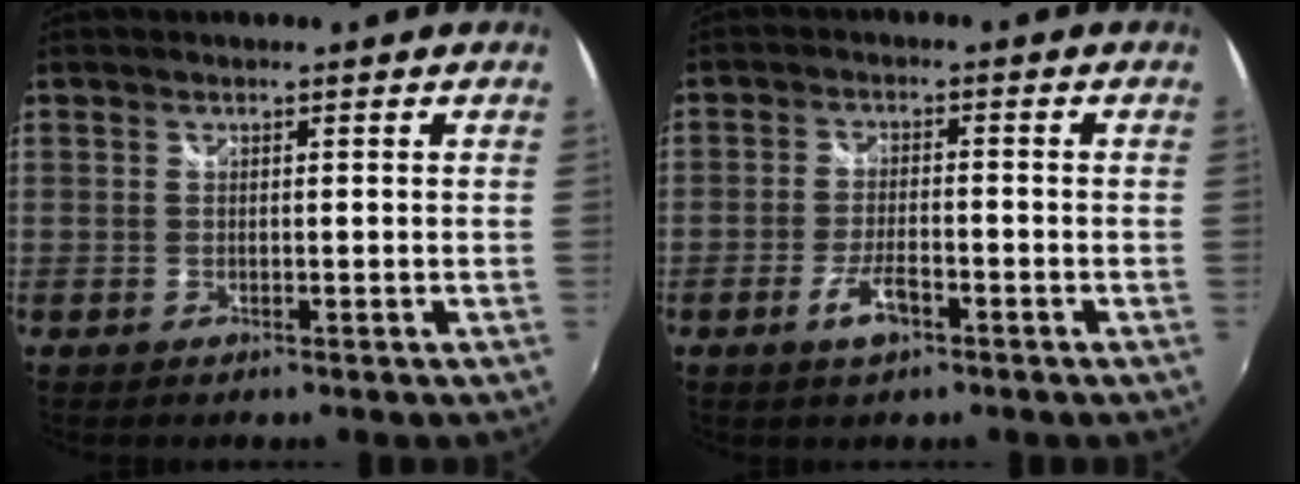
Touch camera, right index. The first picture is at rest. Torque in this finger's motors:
{"motor_torque": [0.90, -0.28, 0.41, 0.08]}